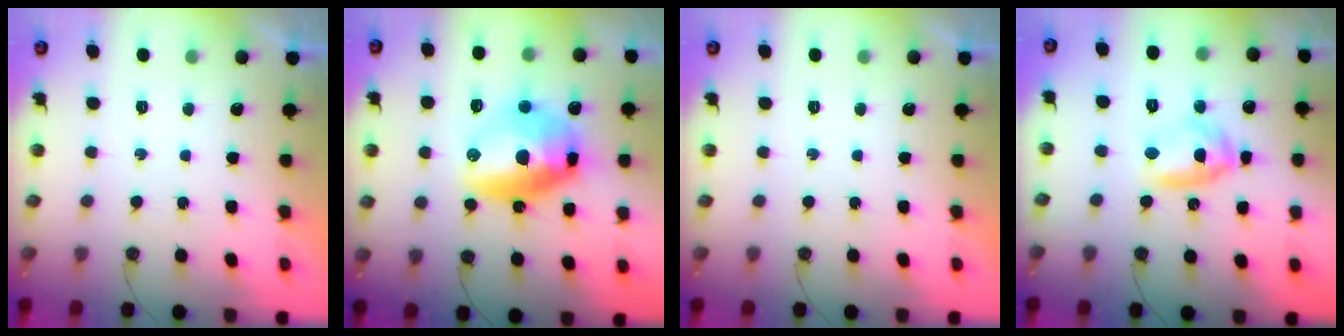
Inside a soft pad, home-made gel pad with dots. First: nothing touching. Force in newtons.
{"total": 16.1, "press": 16.0, "slide": 1.8}
{"total": 0.0}
{"total": 9.6, "press": 9.5, "slide": 0.7}